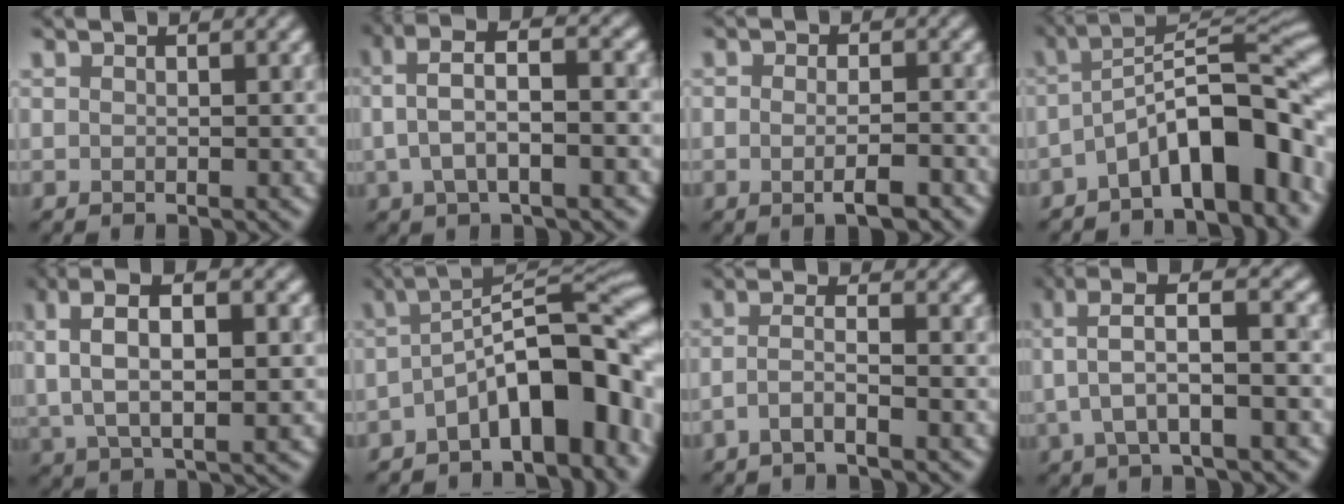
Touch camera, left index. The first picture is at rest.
{"total": 5.6, "force": [0.4, 2.0, 5.2], "torque": [-0.101, 0.020, 0.002]}
{"total": 3.4, "force": [-1.3, 1.4, 2.9], "torque": [-0.039, 0.001, -0.025]}
{"total": 10.4, "force": [-4.7, 3.6, 8.6], "torque": [-0.117, 0.021, -0.086]}
{"total": 8.5, "force": [2.5, 3.5, 7.4], "torque": [-0.137, 0.013, 0.035]}
{"total": 10.0, "force": [-3.6, 3.7, 8.6], "torque": [-0.115, 0.019, -0.068]}
{"total": 2.4, "force": [-1.3, 0.3, 2.0], "torque": [-0.038, 0.009, -0.036]}
{"total": 5.8, "force": [0.9, 1.4, 5.6], "torque": [-0.104, 0.019, 0.012]}